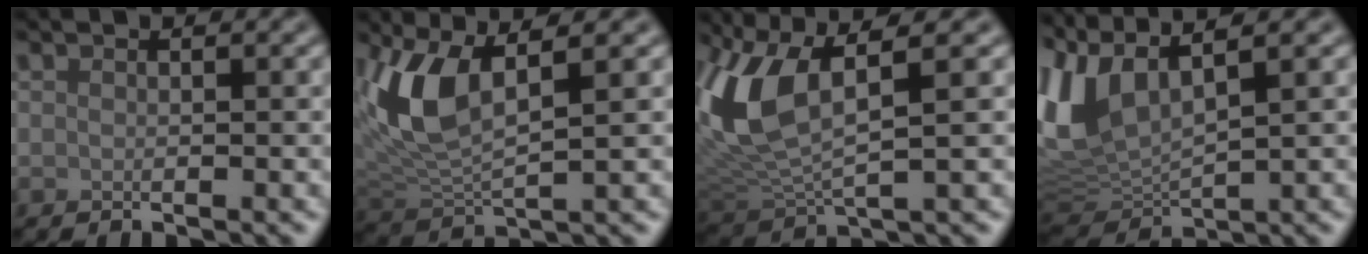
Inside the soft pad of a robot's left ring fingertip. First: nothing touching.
{"total": 6.0, "force": [2.3, 2.3, 5.0], "torque": [-0.118, -0.005, 0.047]}
{"total": 7.3, "force": [2.6, 2.8, 6.2], "torque": [-0.147, 0.000, 0.052]}
{"total": 7.3, "force": [3.9, 2.8, 5.5], "torque": [-0.147, 0.012, 0.079]}